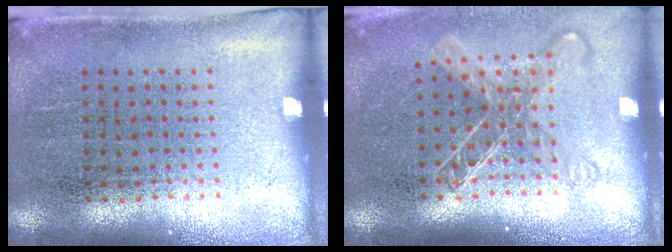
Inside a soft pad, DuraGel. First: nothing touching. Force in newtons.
{"total": 1.7, "press": 1.3, "slide": 1.0}